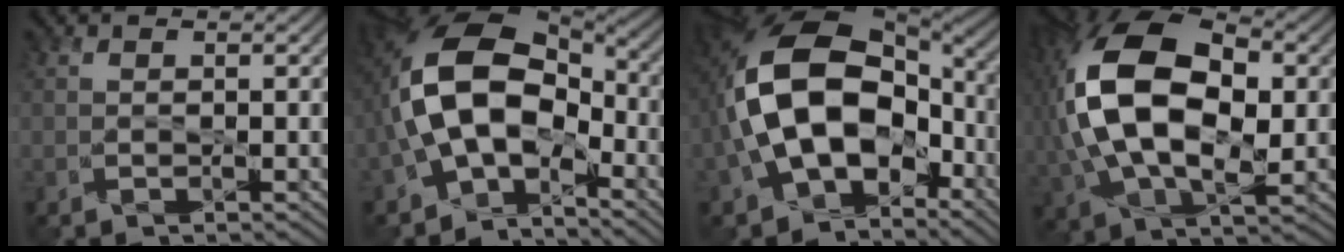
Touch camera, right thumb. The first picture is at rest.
{"total": 12.9, "force": [-2.3, 7.9, 9.9], "torque": [-0.186, 0.012, -0.056]}
{"total": 16.4, "force": [-1.9, 10.8, 12.1], "torque": [-0.232, 0.008, -0.033]}
{"total": 15.9, "force": [2.0, 9.6, 12.4], "torque": [-0.284, 0.010, 0.035]}